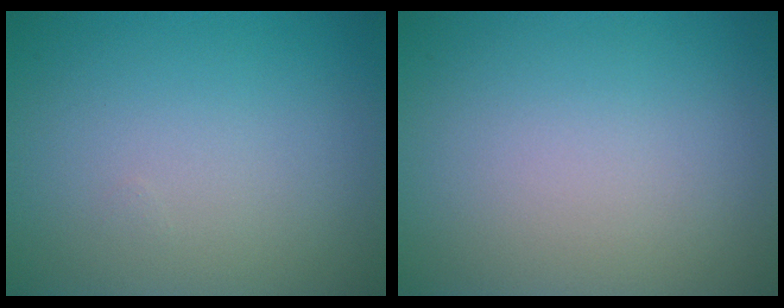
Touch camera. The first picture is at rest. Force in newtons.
{"total": 0.0}